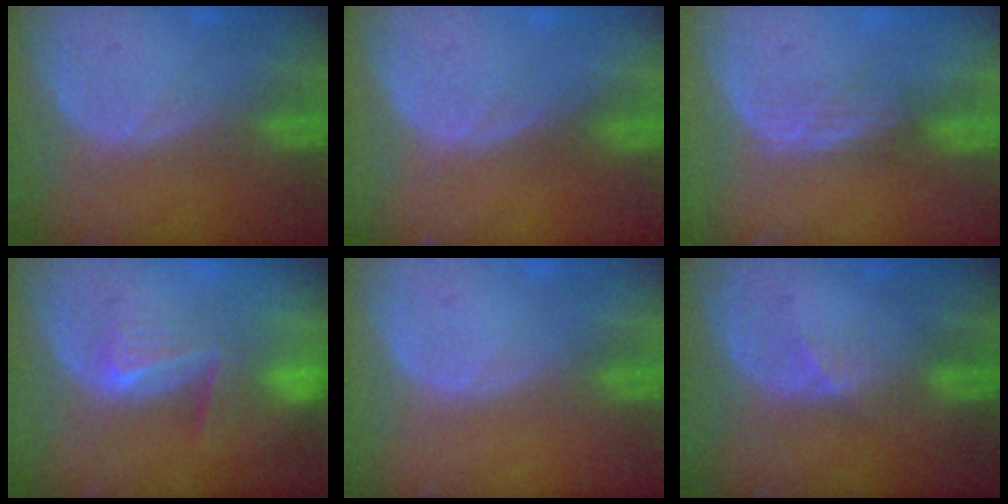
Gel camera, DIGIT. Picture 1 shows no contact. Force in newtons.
{"total": 0.0}
{"total": 2.4, "press": 2.3, "slide": 0.6}
{"total": 8.2, "press": 7.1, "slide": 4.0}
{"total": 0.0}
{"total": 2.6, "press": 2.2, "slide": 1.4}